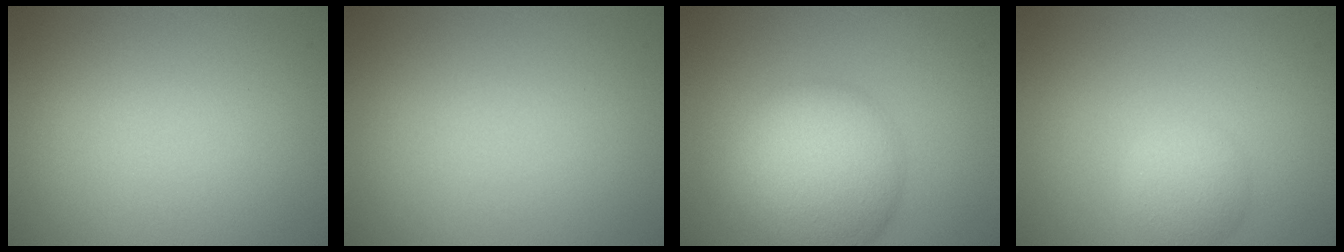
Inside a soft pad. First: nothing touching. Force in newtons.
{"total": 0.0}
{"total": 8.5, "press": 8.4, "slide": 0.3}
{"total": 2.7, "press": 2.6, "slide": 0.2}